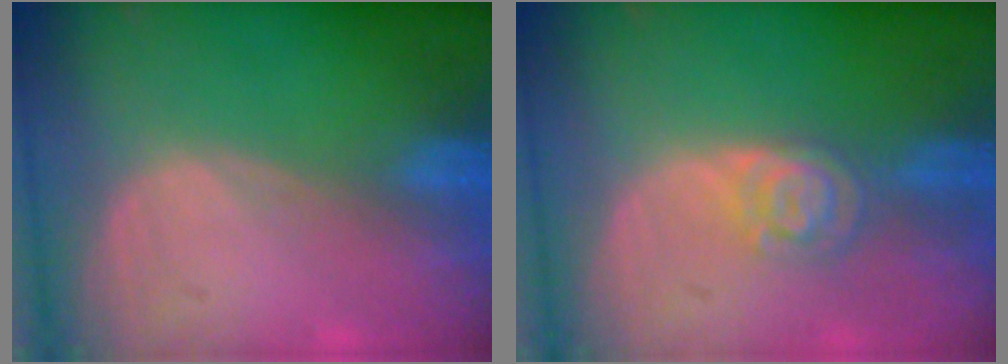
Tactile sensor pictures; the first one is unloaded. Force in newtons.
{"total": 4.6, "press": 3.9, "slide": 2.4}